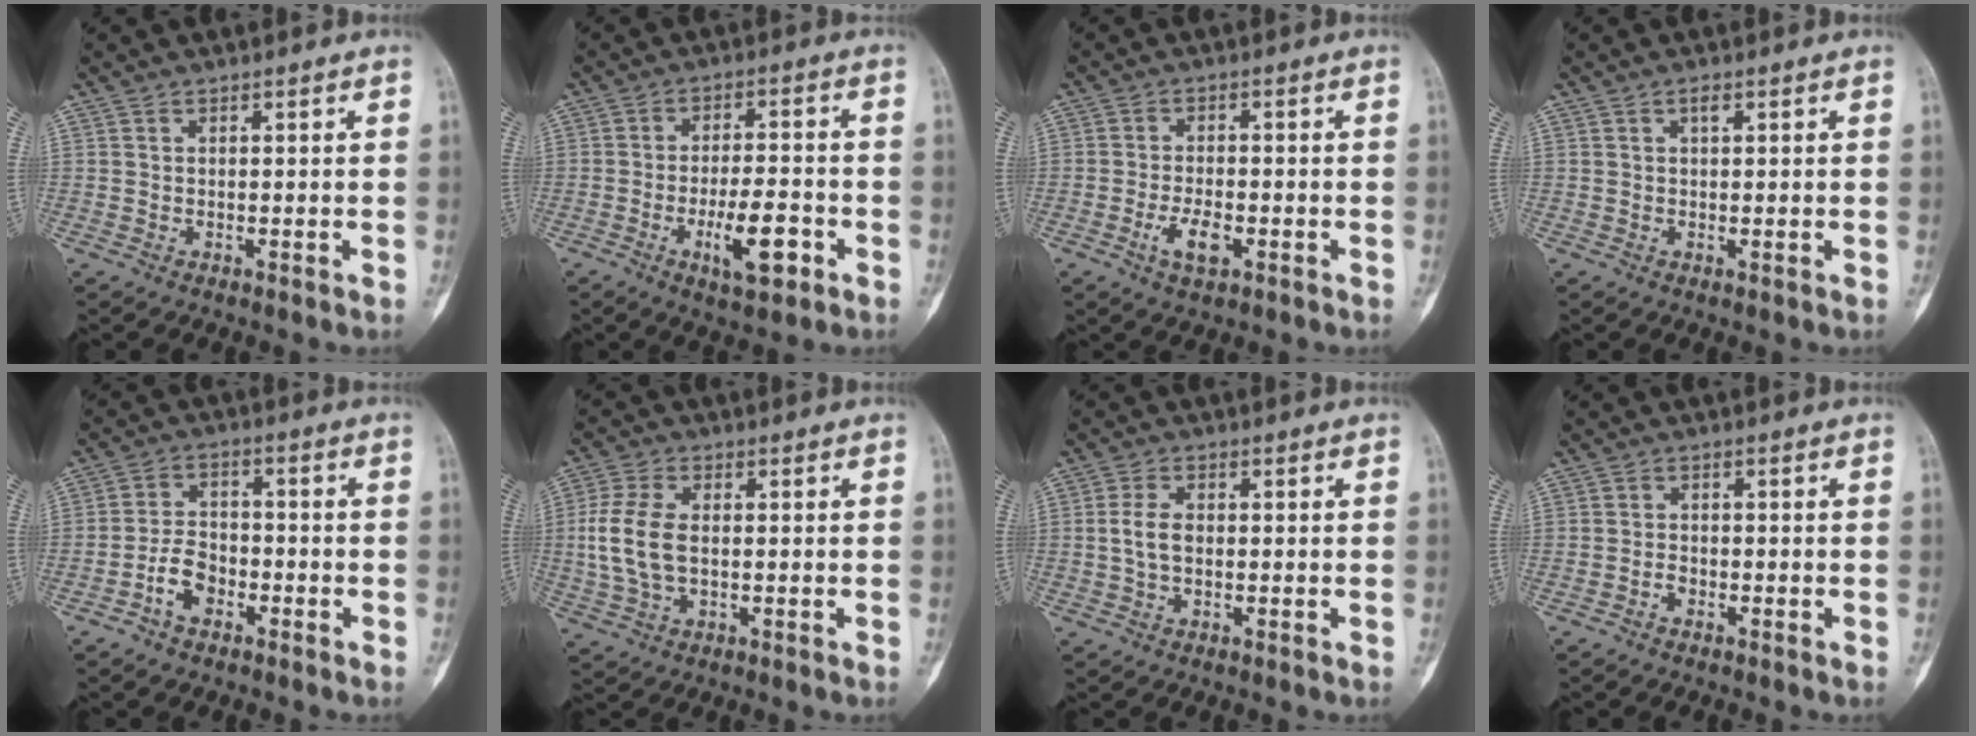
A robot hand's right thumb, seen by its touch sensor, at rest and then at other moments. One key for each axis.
{"total": 9.2, "fx": -3.6, "fy": 3.3, "fz": 7.7, "tx": -0.123, "ty": 0.016, "tz": -0.058}
{"total": 4.9, "fx": -1.9, "fy": 2.2, "fz": 4.0, "tx": -0.074, "ty": 0.005, "tz": -0.032}
{"total": 1.5, "fx": 0.6, "fy": 0.6, "fz": 1.3, "tx": -0.021, "ty": -0.001, "tz": 0.009}
{"total": 6.0, "fx": -3.1, "fy": 3.9, "fz": 3.3, "tx": -0.048, "ty": 0.029, "tz": -0.061}
{"total": 9.3, "fx": 0.0, "fy": 5.4, "fz": 7.6, "tx": -0.170, "ty": 0.008, "tz": -0.001}
{"total": 4.2, "fx": -0.2, "fy": 2.5, "fz": 3.3, "tx": -0.069, "ty": 0.009, "tz": -0.007}
{"total": 1.4, "fx": -0.9, "fy": 0.9, "fz": 0.6, "tx": -0.009, "ty": 0.007, "tz": -0.018}